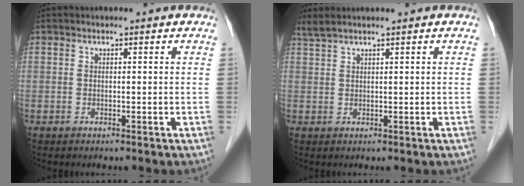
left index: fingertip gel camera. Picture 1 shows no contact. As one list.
[{"total": 2.5, "force": [2.1, -0.3, 1.4], "torque": [-0.034, 0.018, 0.048]}]